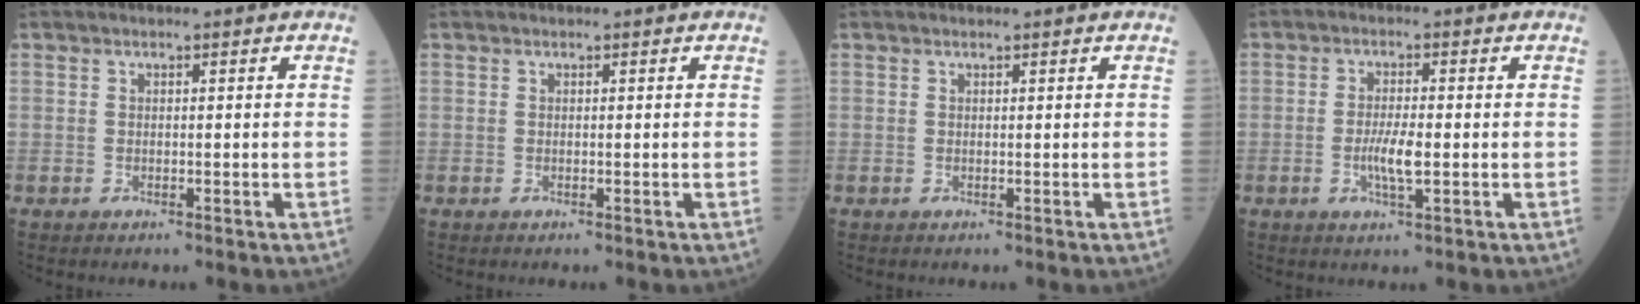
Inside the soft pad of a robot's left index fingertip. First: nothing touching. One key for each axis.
{"total": 0.0}
{"total": 0.7, "fx": 0.6, "fy": 0.0, "fz": 0.2, "tx": -0.009, "ty": 0.002, "tz": 0.011}
{"total": 3.9, "fx": -0.7, "fy": 0.5, "fz": 3.8, "tx": -0.078, "ty": -0.005, "tz": -0.012}